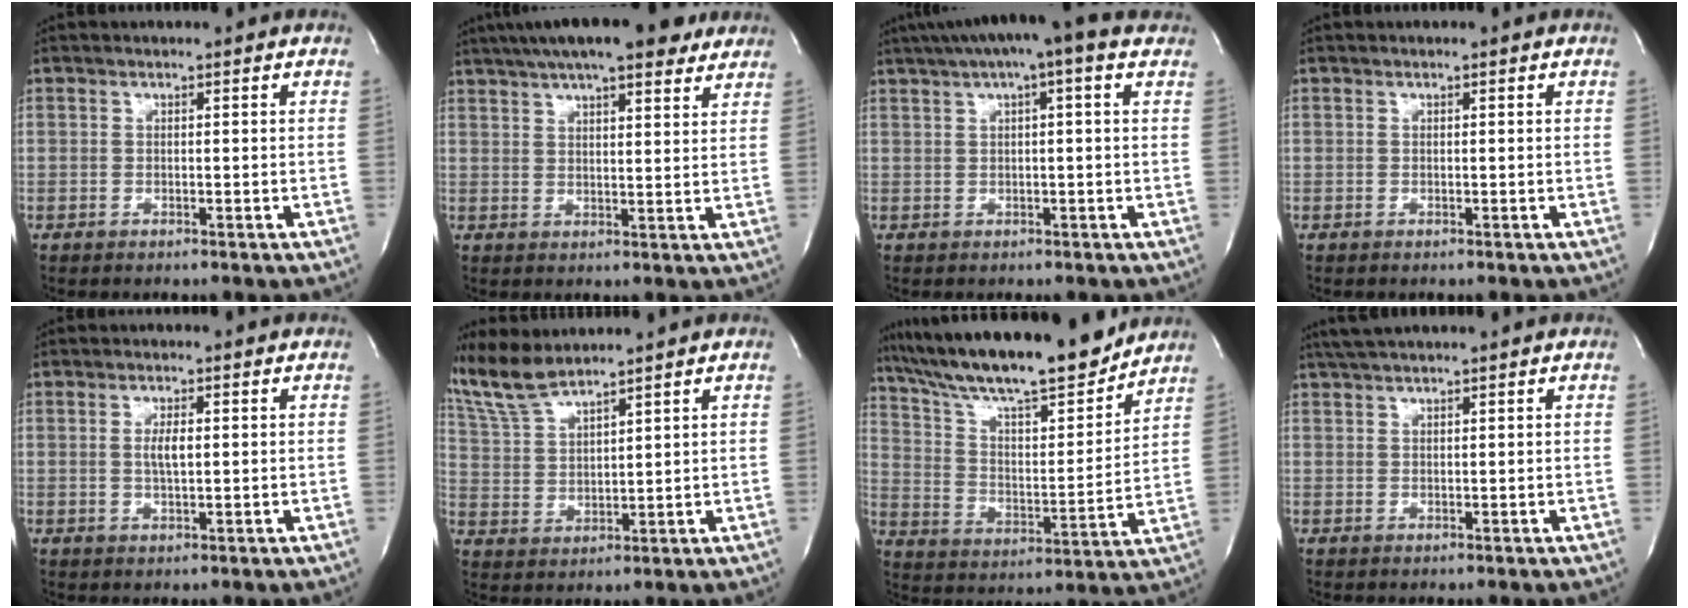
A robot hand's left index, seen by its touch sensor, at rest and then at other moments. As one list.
[{"total": 17.3, "force": [13.7, 3.6, 10.0], "torque": [-0.175, 0.046, 0.191]}, {"total": 9.6, "force": [6.2, 1.2, 7.3], "torque": [-0.121, 0.048, 0.084]}, {"total": 0.0}, {"total": 2.6, "force": [0.2, 0.7, 2.5], "torque": [-0.050, -0.002, 0.005]}, {"total": 7.1, "force": [6.6, 0.3, 2.6], "torque": [-0.074, 0.008, 0.145]}, {"total": 20.4, "force": [17.8, 2.1, 9.9], "torque": [-0.177, 0.003, 0.291]}, {"total": 3.6, "force": [3.1, -0.1, 1.9], "torque": [-0.034, 0.024, 0.060]}]